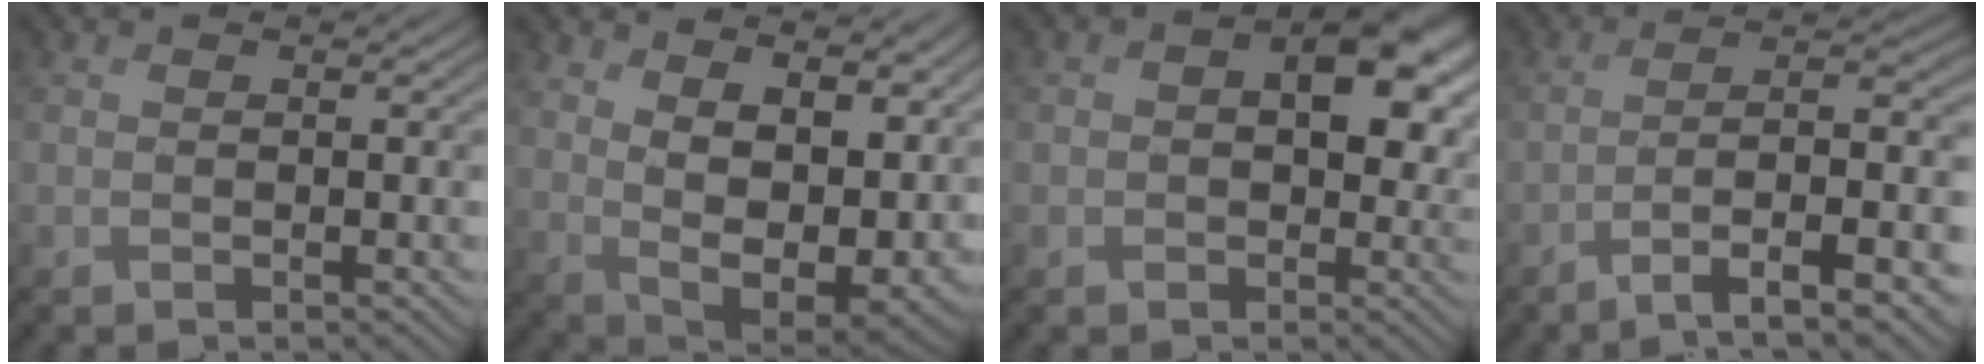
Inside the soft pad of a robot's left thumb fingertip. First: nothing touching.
{"total": 15.6, "force": [5.2, 8.7, 11.8], "torque": [-0.204, -0.012, 0.105]}
{"total": 9.0, "force": [1.9, 6.3, 6.2], "torque": [-0.087, -0.011, 0.034]}
{"total": 11.0, "force": [-6.4, 2.3, 8.6], "torque": [-0.127, 0.018, -0.105]}